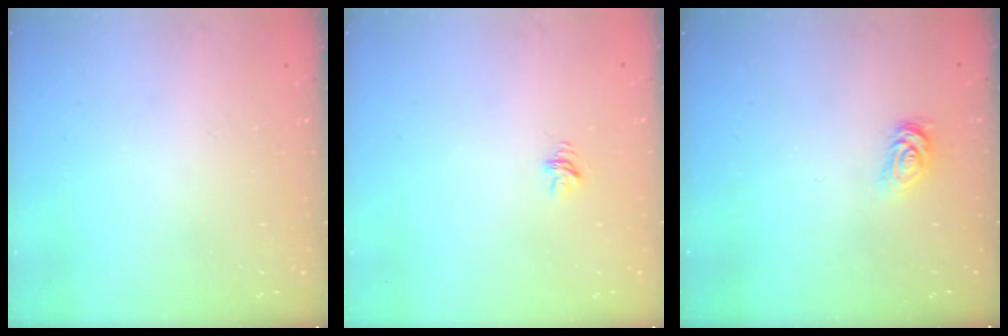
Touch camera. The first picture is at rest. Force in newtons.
{"total": 4.3, "press": 4.3, "slide": 0.4}
{"total": 2.6, "press": 2.6, "slide": 0.4}